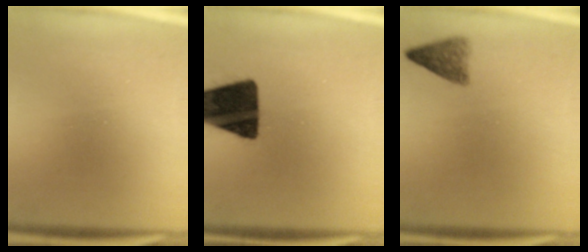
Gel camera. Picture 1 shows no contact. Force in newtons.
{"total": 17.9}
{"total": 3.1}